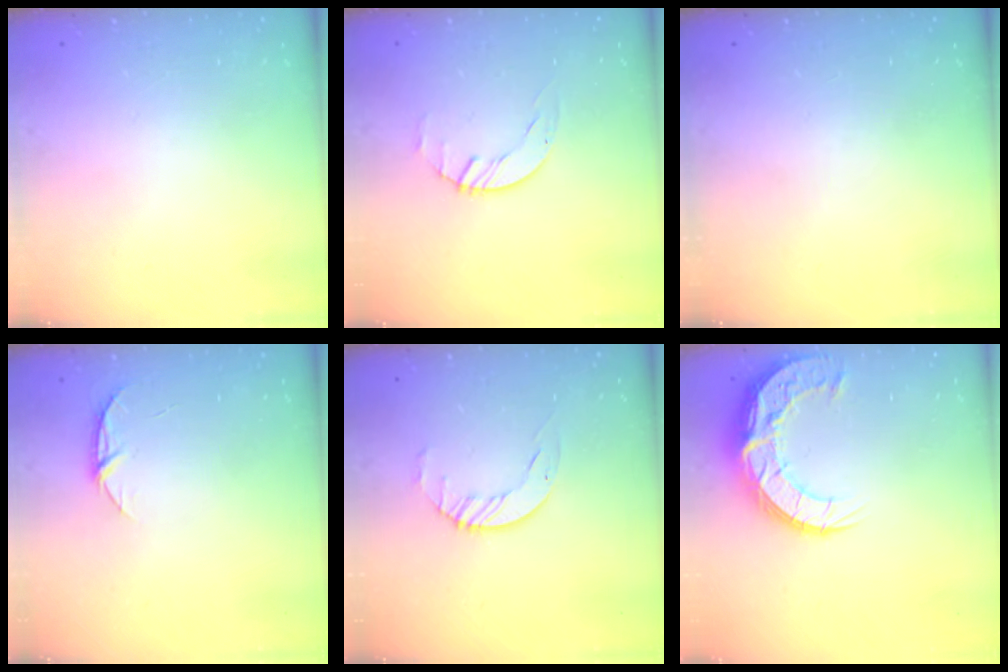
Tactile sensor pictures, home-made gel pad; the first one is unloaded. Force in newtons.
{"total": 0.6, "press": 0.6, "slide": 0.1}
{"total": 0.0}
{"total": 5.4, "press": 5.4, "slide": 0.6}
{"total": 3.5, "press": 3.5, "slide": 0.4}
{"total": 15.1, "press": 15.1, "slide": 1.2}